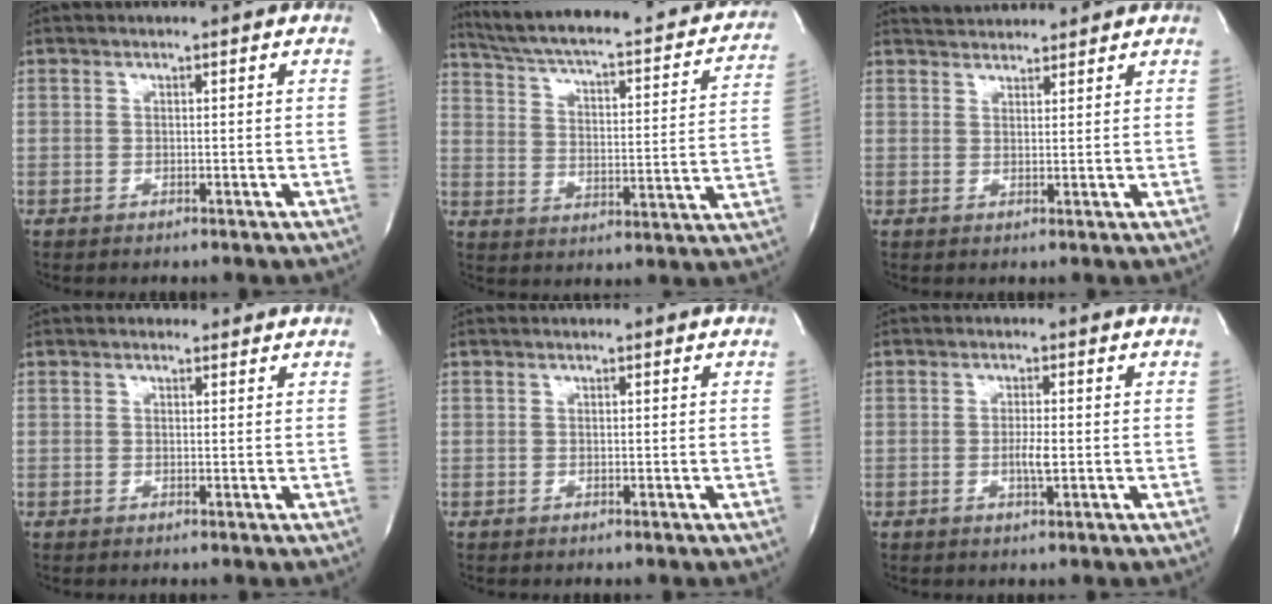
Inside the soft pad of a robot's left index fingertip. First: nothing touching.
{"total": 25.6, "force": [22.0, 5.3, 11.9], "torque": [-0.183, -0.019, 0.279]}
{"total": 4.6, "force": [4.5, 0.7, 0.4], "torque": [-0.013, 0.028, 0.071]}
{"total": 1.1, "force": [0.9, 0.7, 0.1], "torque": [-0.004, 0.006, 0.009]}
{"total": 0.0}
{"total": 2.5, "force": [-0.5, 0.3, 2.4], "torque": [-0.049, -0.003, -0.009]}